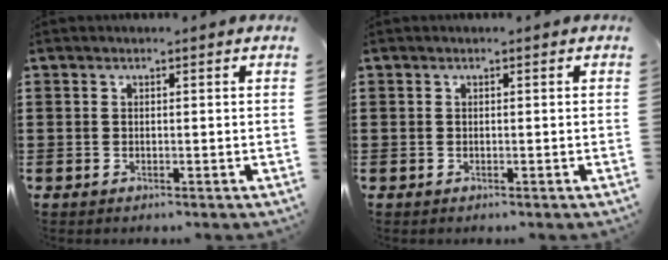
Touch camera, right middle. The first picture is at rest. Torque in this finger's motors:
{"motor_torque": [0.15, 0.29, -0.06, 0.00]}